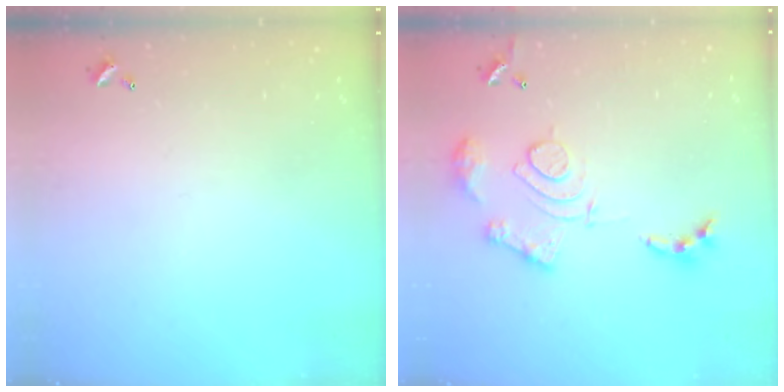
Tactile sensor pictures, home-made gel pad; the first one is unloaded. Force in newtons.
{"total": 14.5, "press": 14.4, "slide": 1.3}